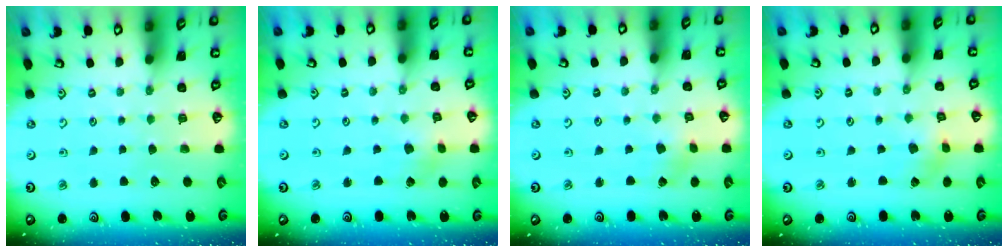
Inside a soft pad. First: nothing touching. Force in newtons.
{"total": 2.1, "press": 2.0, "slide": 0.3}
{"total": 1.9, "press": 1.9, "slide": 0.2}
{"total": 0.8, "press": 0.8, "slide": 0.2}